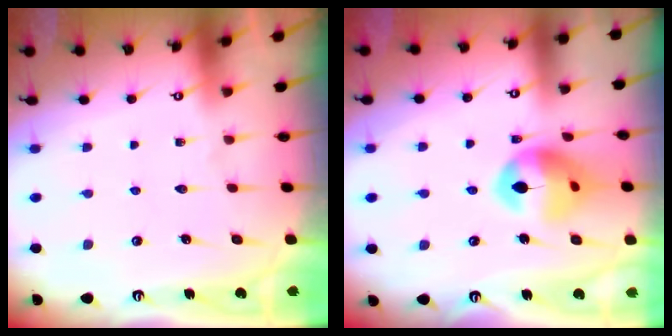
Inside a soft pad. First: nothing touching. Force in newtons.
{"total": 13.9, "press": 13.8, "slide": 1.4}